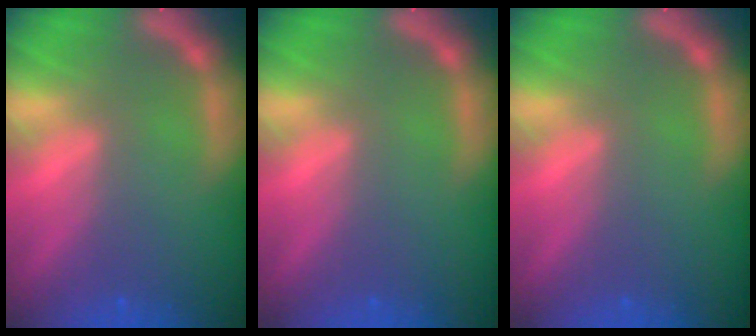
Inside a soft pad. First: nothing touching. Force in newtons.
{"total": 0.0}
{"total": 0.0}